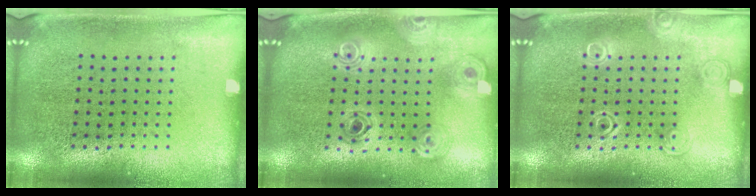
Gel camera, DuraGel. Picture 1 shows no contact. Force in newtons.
{"total": 1.0, "press": 1.0, "slide": 0.2}
{"total": 1.7, "press": 1.7, "slide": 0.3}